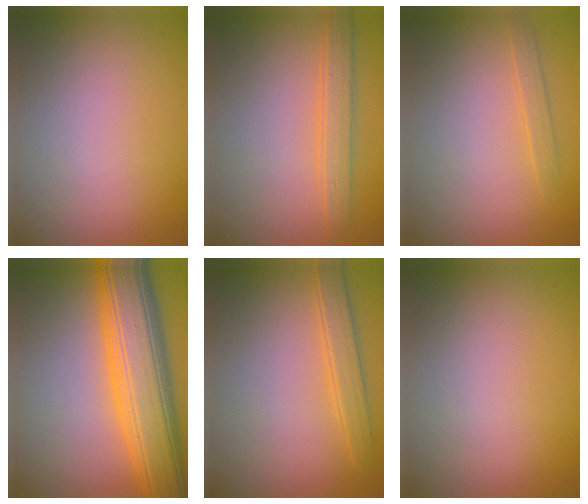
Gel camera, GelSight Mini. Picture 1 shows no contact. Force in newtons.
{"total": 2.7, "press": 2.7, "slide": 0.1}
{"total": 1.1, "press": 1.1, "slide": 0.1}
{"total": 11.5, "press": 11.5, "slide": 0.2}
{"total": 2.5, "press": 2.5, "slide": 0.1}
{"total": 0.0}